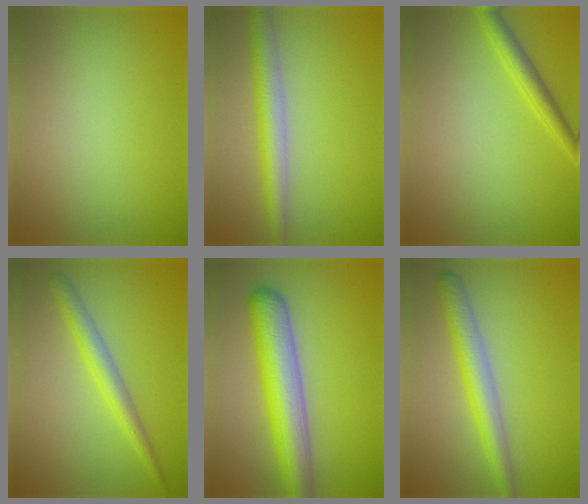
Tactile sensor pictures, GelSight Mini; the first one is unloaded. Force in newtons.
{"total": 4.1, "press": 4.1, "slide": 0.1}
{"total": 2.4, "press": 2.4, "slide": 0.1}
{"total": 2.9, "press": 2.9, "slide": 0.0}
{"total": 7.5, "press": 7.5, "slide": 0.3}
{"total": 4.2, "press": 4.2, "slide": 0.1}